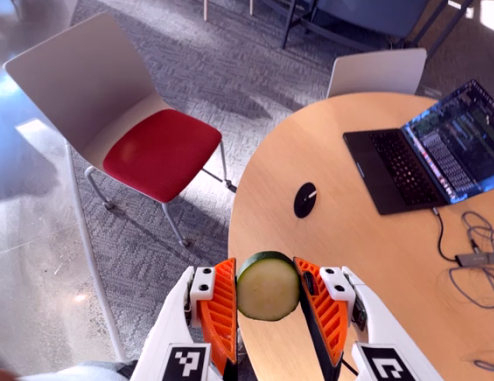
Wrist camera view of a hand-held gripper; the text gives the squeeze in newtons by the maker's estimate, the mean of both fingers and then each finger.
{"total": 9.7, "left": 9.9, "right": 9.4}